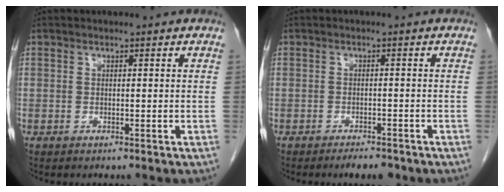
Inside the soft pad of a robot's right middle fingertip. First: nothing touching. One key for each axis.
{"total": 2.8, "fx": -2.3, "fy": 0.9, "fz": 1.4, "tx": -0.020, "ty": -0.001, "tz": -0.029}